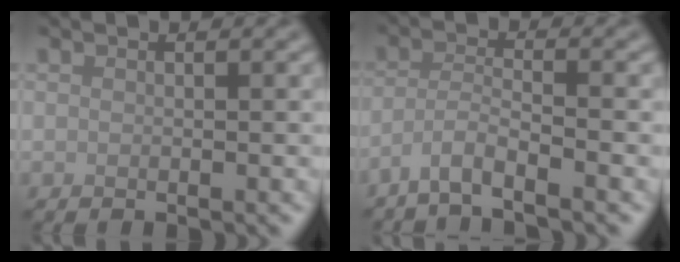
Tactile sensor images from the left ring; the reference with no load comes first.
{"total": 3.1, "force": [-2.4, 0.4, 1.9], "torque": [-0.035, -0.002, -0.060]}